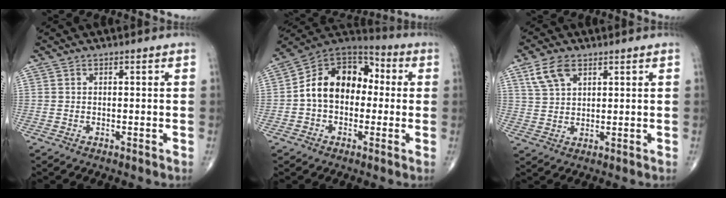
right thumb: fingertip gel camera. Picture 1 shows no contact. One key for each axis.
{"total": 14.9, "fx": 0.0, "fy": 10.7, "fz": 10.4, "tx": -0.139, "ty": 0.046, "tz": -0.015}
{"total": 6.2, "fx": 3.4, "fy": 3.4, "fz": 3.9, "tx": -0.073, "ty": -0.007, "tz": 0.072}